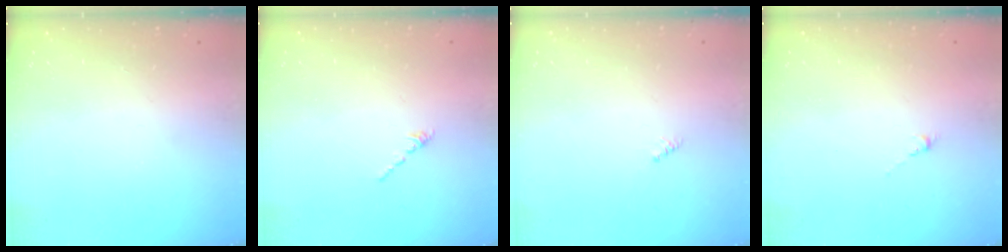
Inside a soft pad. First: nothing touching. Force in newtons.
{"total": 0.6, "press": 0.5, "slide": 0.3}
{"total": 0.0}
{"total": 0.0}